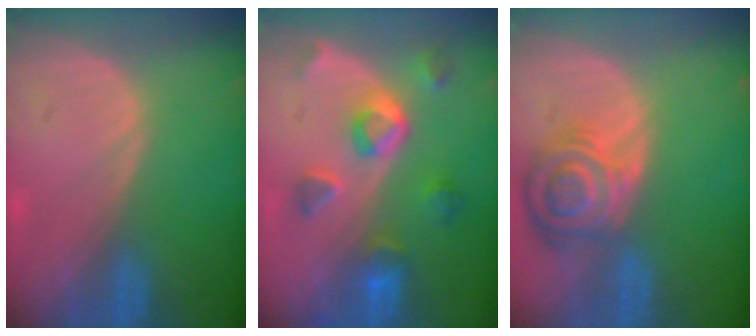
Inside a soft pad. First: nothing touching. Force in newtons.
{"total": 7.8, "press": 7.0, "slide": 3.5}
{"total": 8.4, "press": 7.4, "slide": 3.8}